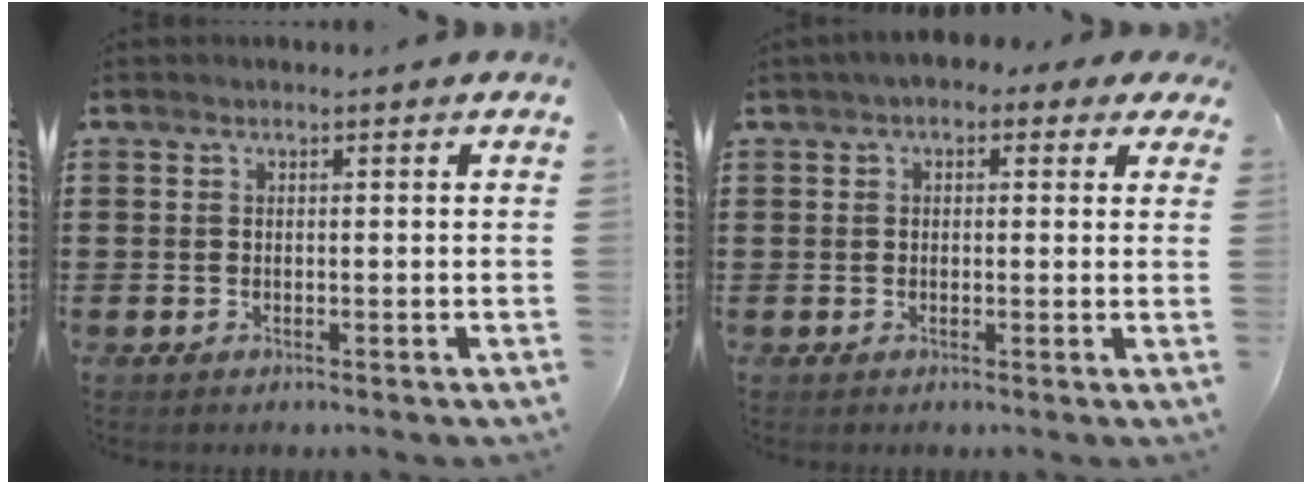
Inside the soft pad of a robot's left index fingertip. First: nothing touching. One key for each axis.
{"total": 2.2, "fx": 0.8, "fy": 1.4, "fz": 1.4, "tx": -0.034, "ty": 0.012, "tz": 0.012}